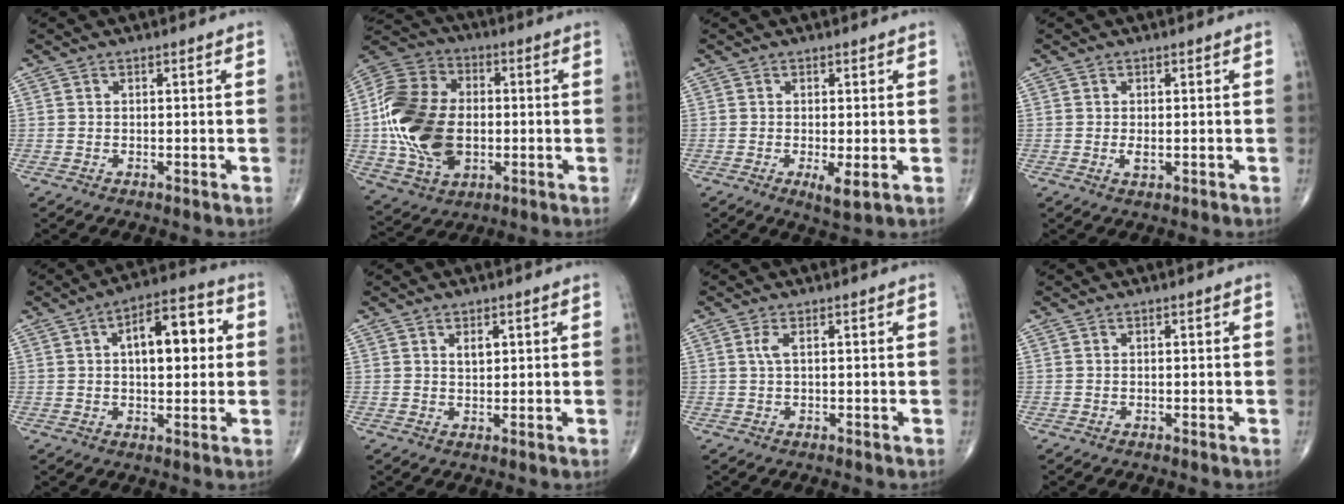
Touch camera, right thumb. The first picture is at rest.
{"total": 20.9, "force": [-0.9, 14.1, 15.4], "torque": [-0.299, 0.010, -0.012]}
{"total": 3.3, "force": [-0.7, 0.8, 3.2], "torque": [-0.058, -0.013, -0.011]}
{"total": 1.6, "force": [-0.2, 0.7, 1.4], "torque": [-0.025, -0.004, -0.002]}
{"total": 12.1, "force": [2.4, 5.7, 10.4], "torque": [-0.130, 0.017, 0.031]}
{"total": 2.1, "force": [0.9, 1.1, 1.5], "torque": [-0.019, -0.006, 0.017]}
{"total": 1.5, "force": [0.4, 0.3, 1.5], "torque": [-0.044, 0.006, 0.012]}
{"total": 0.0}